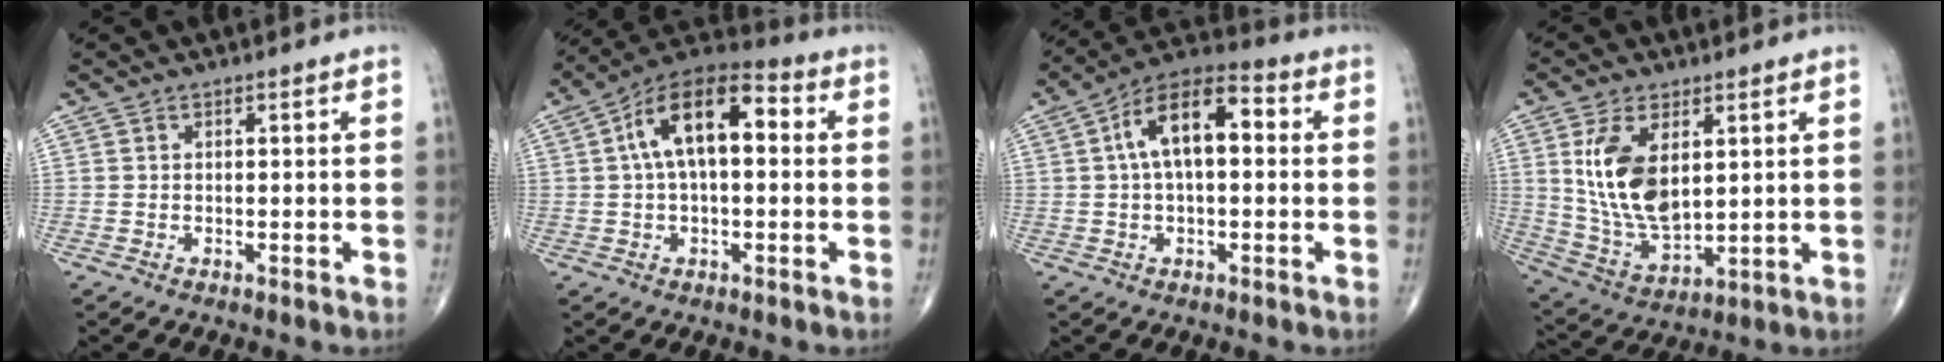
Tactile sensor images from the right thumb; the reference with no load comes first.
{"total": 14.6, "force": [2.4, 7.4, 12.4], "torque": [-0.203, 0.038, 0.030]}
{"total": 13.0, "force": [2.0, 6.5, 11.0], "torque": [-0.183, 0.035, 0.022]}
{"total": 14.0, "force": [3.6, 7.5, 11.2], "torque": [-0.208, -0.021, 0.084]}